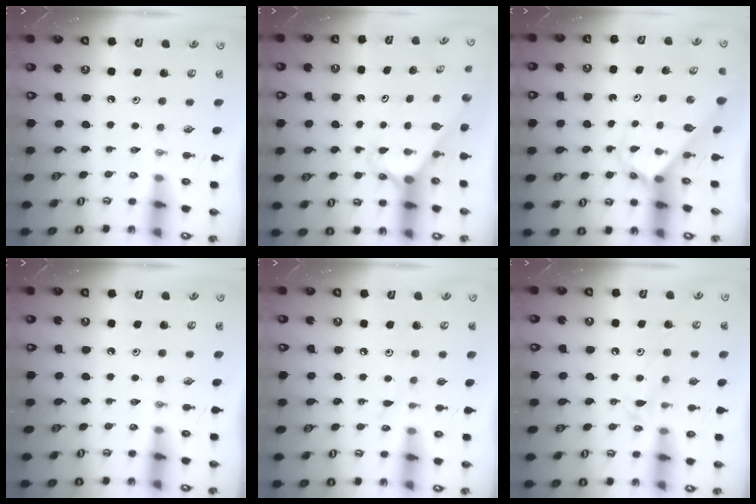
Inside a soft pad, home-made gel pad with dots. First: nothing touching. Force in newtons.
{"total": 2.4, "press": 2.4, "slide": 0.2}
{"total": 2.9, "press": 2.9, "slide": 0.2}
{"total": 0.0}
{"total": 4.6, "press": 4.5, "slide": 0.6}
{"total": 10.5, "press": 10.5, "slide": 0.6}